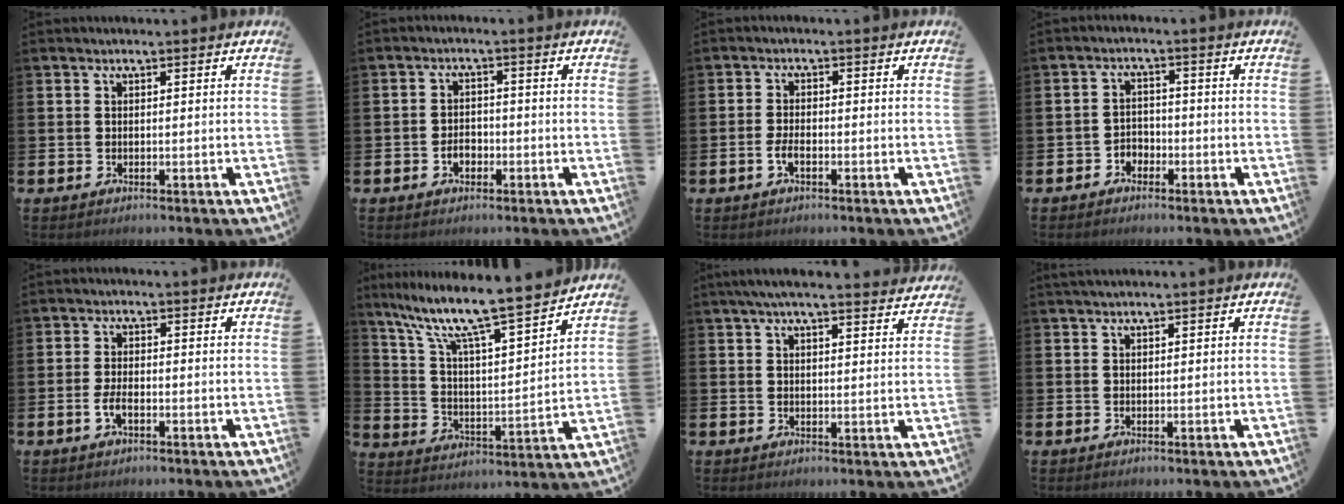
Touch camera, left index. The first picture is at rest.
{"total": 2.3, "force": [-1.0, 1.6, 1.3], "torque": [-0.010, -0.004, -0.025]}
{"total": 2.2, "force": [-0.9, 0.9, 1.8], "torque": [-0.033, 0.002, -0.017]}
{"total": 2.3, "force": [-1.8, 1.4, 0.2], "torque": [-0.010, 0.005, -0.041]}
{"total": 2.4, "force": [-0.9, 1.0, 2.0], "torque": [-0.029, 0.000, -0.019]}
{"total": 11.0, "force": [9.7, 1.1, 5.2], "torque": [-0.130, -0.070, 0.161]}
{"total": 4.8, "force": [4.4, 0.3, 1.8], "torque": [-0.039, -0.013, 0.079]}
{"total": 0.8, "force": [0.7, 0.0, 0.4], "torque": [0.000, -0.001, 0.010]}